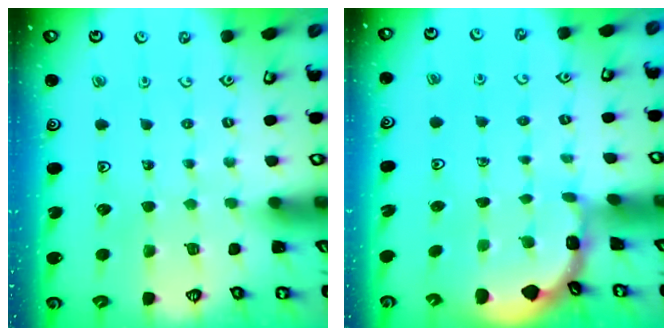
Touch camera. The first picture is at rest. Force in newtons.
{"total": 1.6, "press": 1.5, "slide": 0.2}